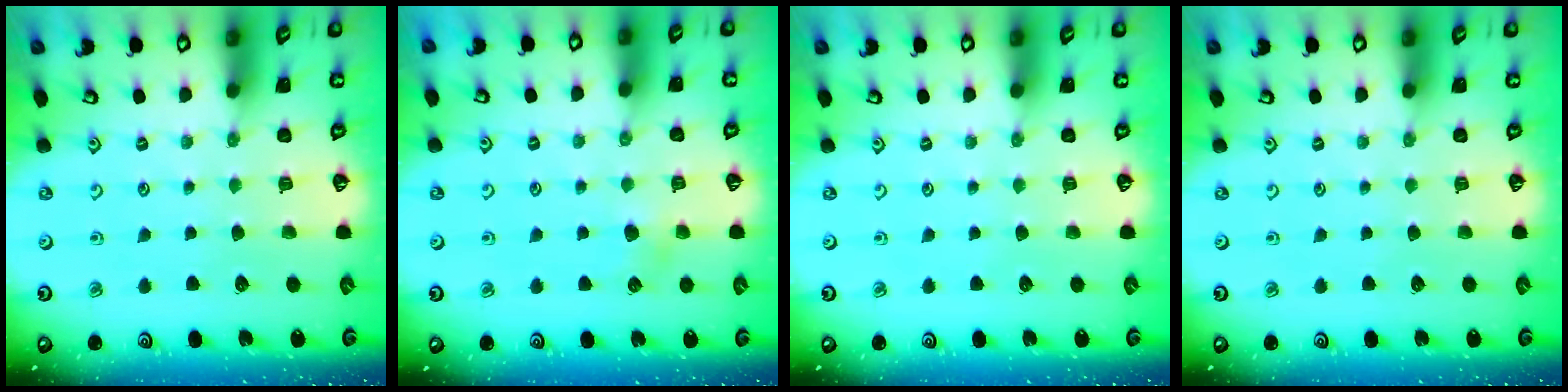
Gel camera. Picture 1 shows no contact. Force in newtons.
{"total": 4.5, "press": 4.5, "slide": 0.4}
{"total": 0.0}
{"total": 0.0}